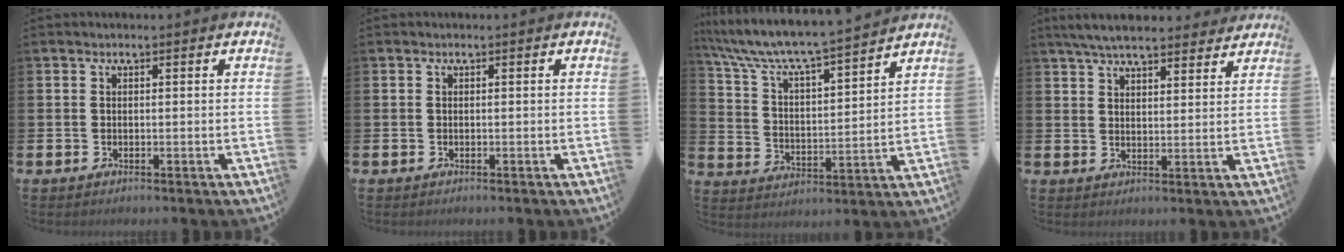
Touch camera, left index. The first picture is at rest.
{"total": 0.0}
{"total": 7.7, "force": [7.3, 0.4, 2.5], "torque": [-0.083, -0.059, 0.121]}
{"total": 6.2, "force": [5.8, 1.1, 1.9], "torque": [-0.052, -0.022, 0.105]}